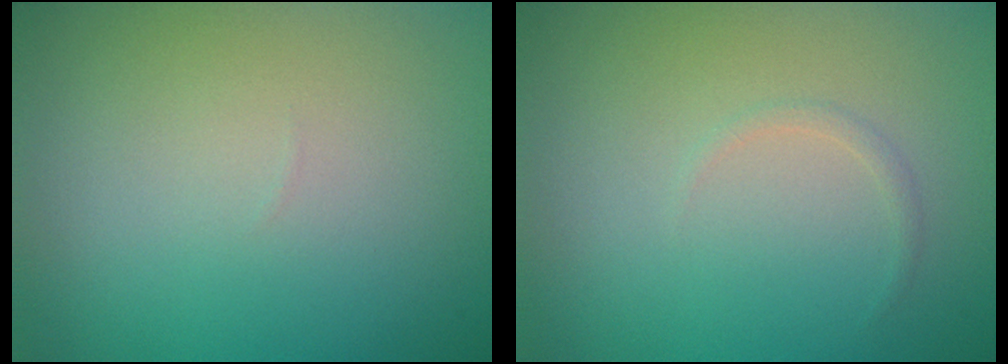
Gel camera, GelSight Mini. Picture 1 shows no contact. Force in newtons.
{"total": 0.6, "press": 0.6, "slide": 0.0}